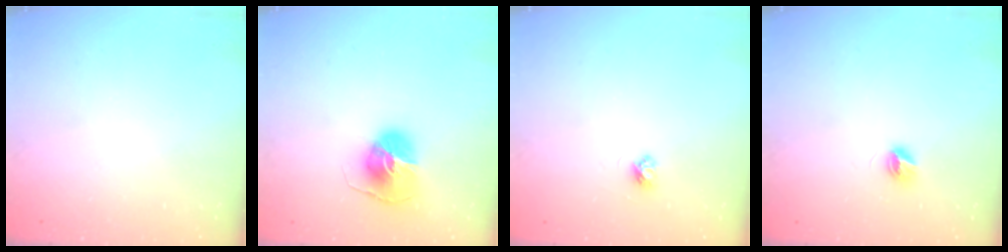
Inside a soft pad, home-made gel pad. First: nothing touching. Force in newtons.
{"total": 8.5, "press": 8.5, "slide": 0.2}
{"total": 3.7, "press": 3.7, "slide": 0.4}
{"total": 4.9, "press": 4.9, "slide": 0.4}